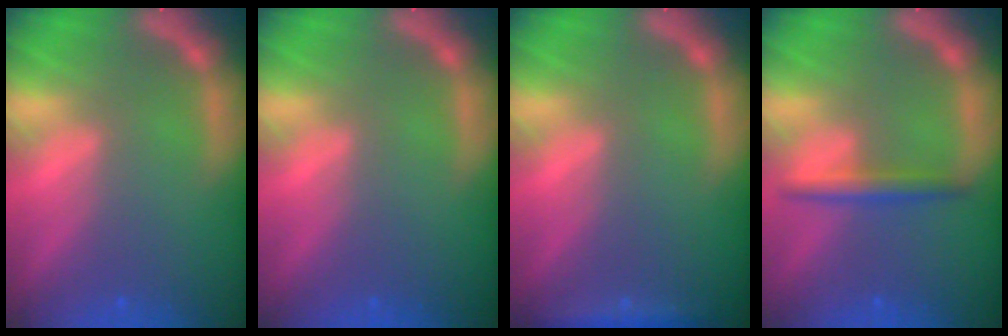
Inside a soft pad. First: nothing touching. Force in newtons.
{"total": 0.0}
{"total": 1.9}
{"total": 2.5}